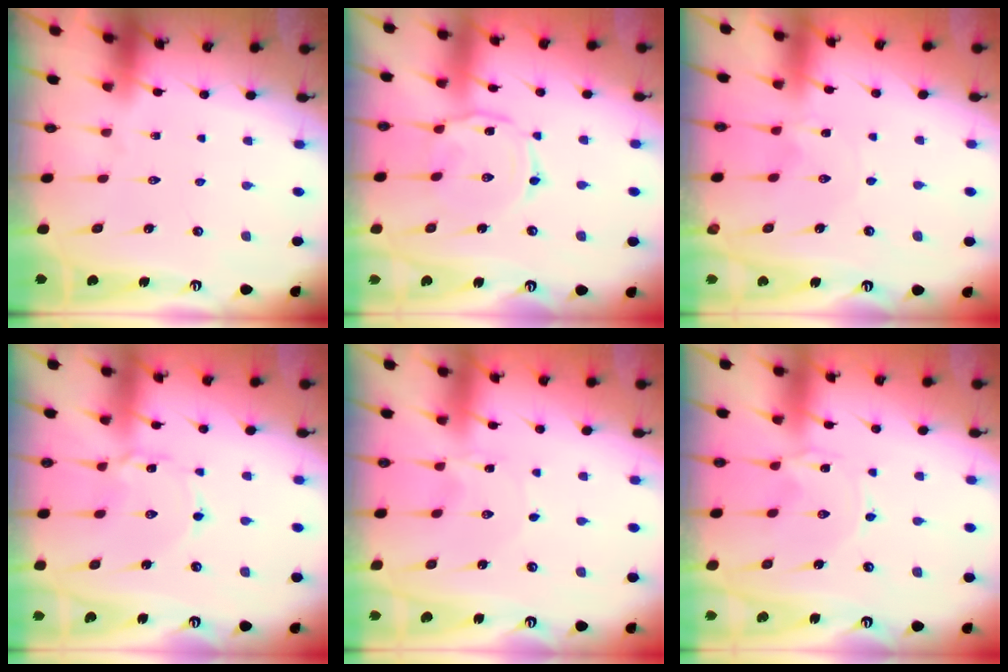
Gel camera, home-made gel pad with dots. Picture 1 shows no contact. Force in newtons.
{"total": 3.7, "press": 3.7, "slide": 0.4}
{"total": 0.0}
{"total": 1.6, "press": 1.5, "slide": 0.1}
{"total": 0.0}
{"total": 0.0}